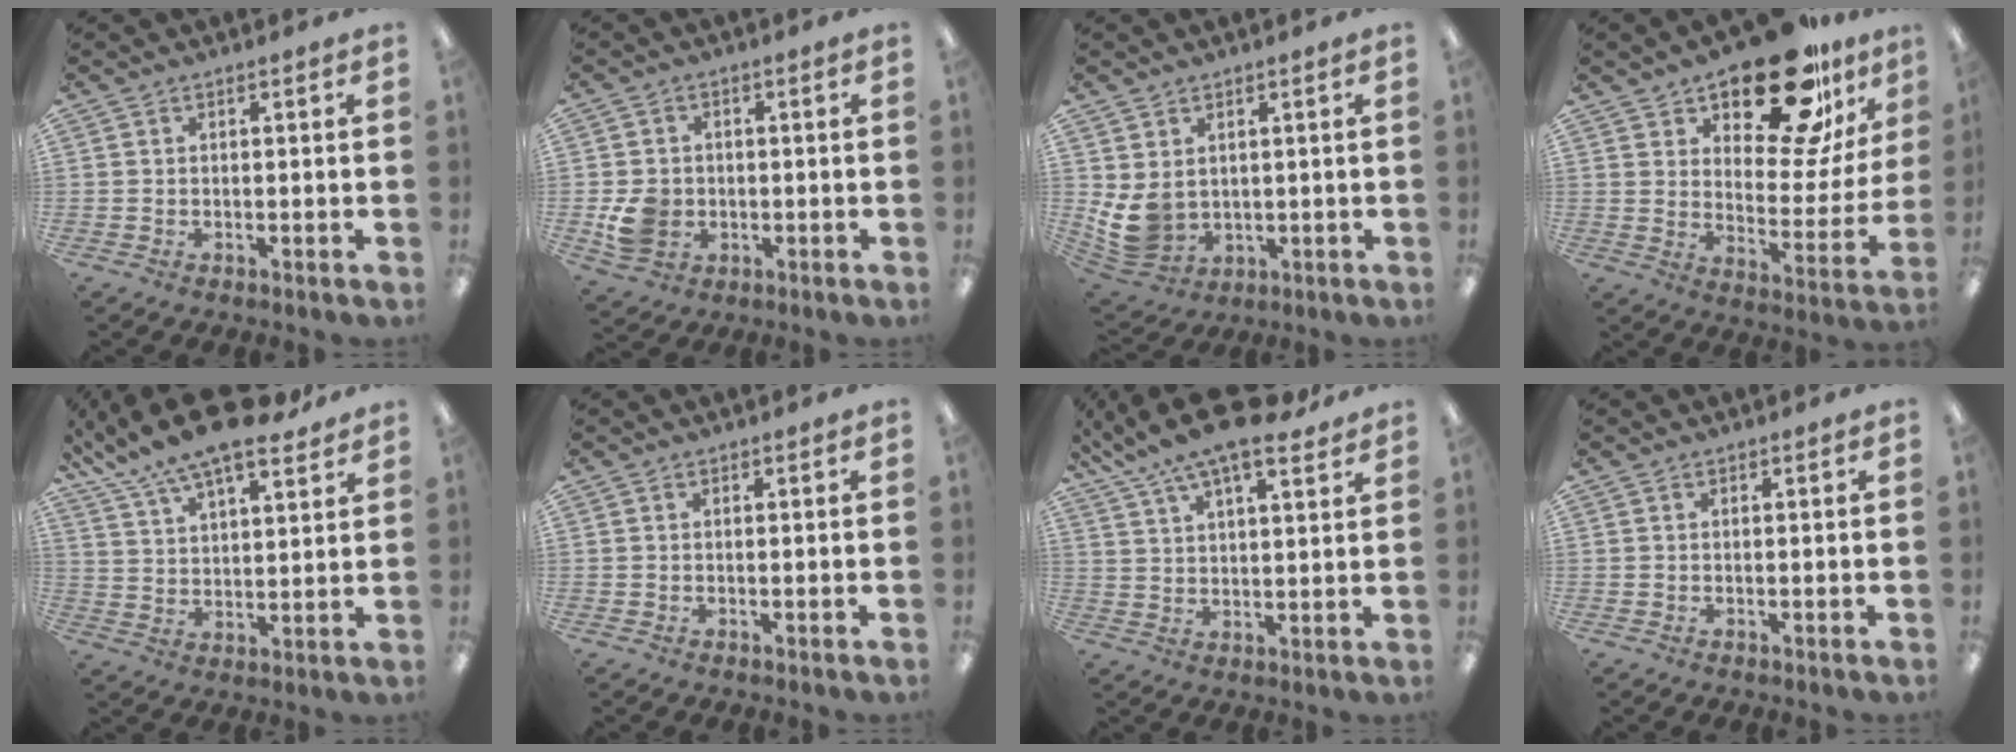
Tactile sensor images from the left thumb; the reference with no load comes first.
{"total": 6.8, "force": [-1.2, 6.0, 3.0], "torque": [-0.043, 0.007, -0.018]}
{"total": 8.0, "force": [2.0, 6.2, 4.7], "torque": [-0.121, -0.009, 0.045]}
{"total": 22.1, "force": [16.8, 8.2, 11.8], "torque": [-0.176, -0.114, 0.279]}
{"total": 16.6, "force": [13.2, 4.5, 9.0], "torque": [-0.173, -0.070, 0.231]}
{"total": 0.0}
{"total": 14.7, "force": [11.3, 3.6, 8.7], "torque": [-0.160, -0.052, 0.194]}
{"total": 0.0}